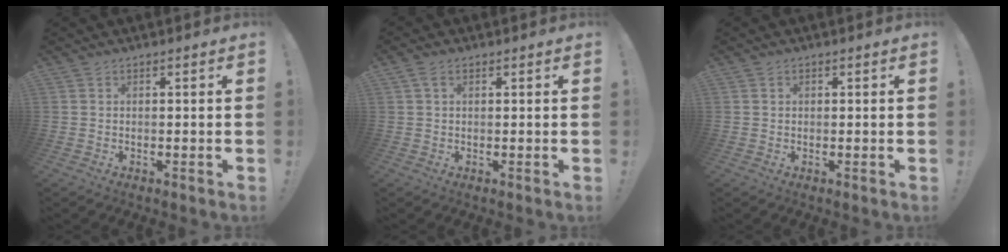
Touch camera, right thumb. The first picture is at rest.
{"total": 2.0, "force": [0.8, 1.1, 1.4], "torque": [-0.027, 0.003, 0.013]}
{"total": 0.5, "force": [0.2, 0.5, 0.2], "torque": [-0.007, 0.004, 0.005]}